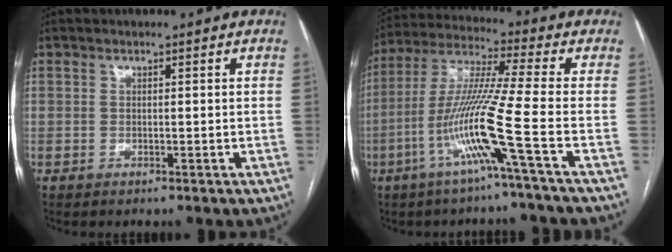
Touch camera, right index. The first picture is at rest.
{"total": 12.7, "force": [-4.9, -2.4, 11.5], "torque": [-0.232, -0.009, -0.103]}